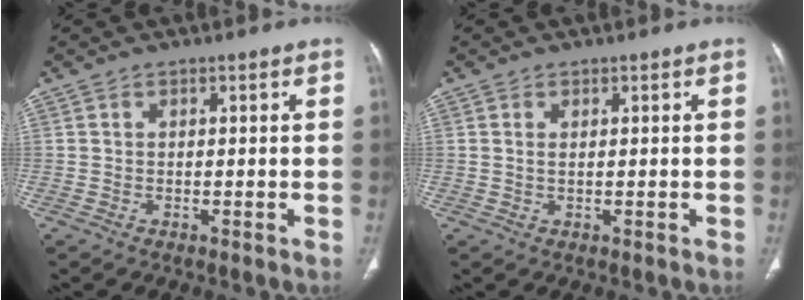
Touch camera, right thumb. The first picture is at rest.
{"total": 1.0, "force": [0.2, 0.4, 0.8], "torque": [-0.022, 0.002, 0.007]}